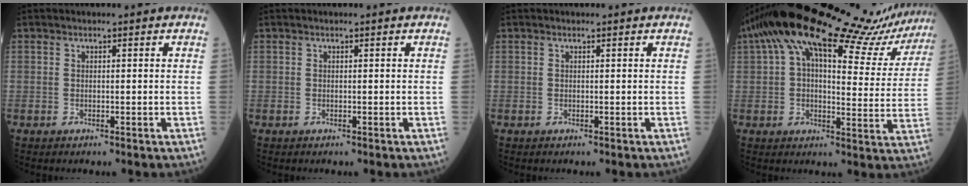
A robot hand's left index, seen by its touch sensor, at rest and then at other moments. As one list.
[{"total": 0.0}, {"total": 0.0}, {"total": 24.0, "force": [20.0, 4.5, 12.4], "torque": [-0.206, 0.030, 0.261]}]